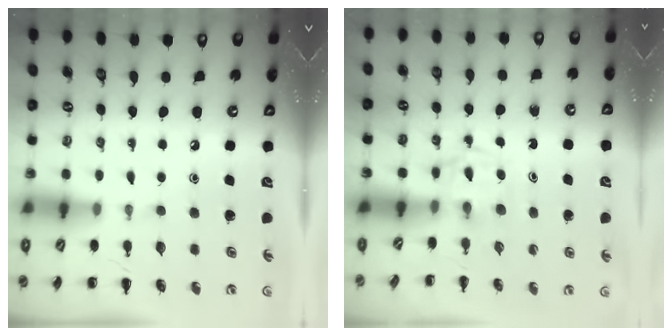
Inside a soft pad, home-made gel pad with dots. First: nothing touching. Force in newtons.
{"total": 2.5, "press": 2.2, "slide": 1.3}